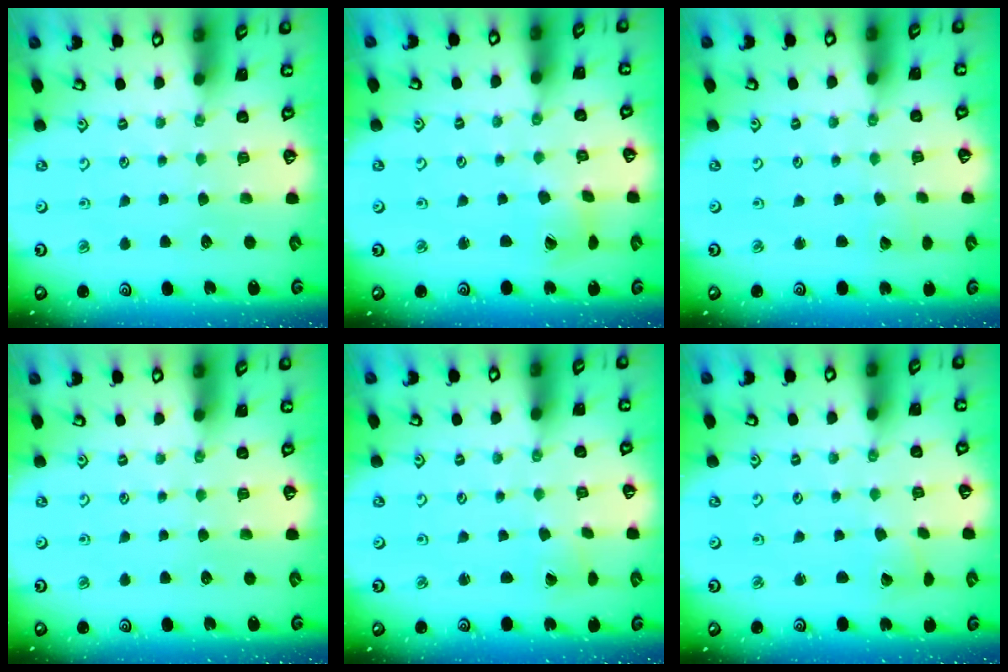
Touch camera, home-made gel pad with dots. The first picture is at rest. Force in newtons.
{"total": 3.2, "press": 3.2, "slide": 0.4}
{"total": 1.4, "press": 1.4, "slide": 0.1}
{"total": 0.0}
{"total": 0.7, "press": 0.7, "slide": 0.0}
{"total": 2.0, "press": 2.0, "slide": 0.3}